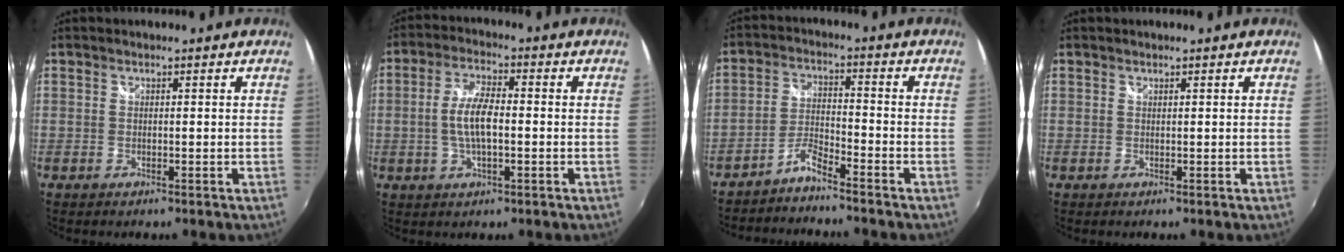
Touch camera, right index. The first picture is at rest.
{"total": 7.2, "force": [-0.9, 2.5, 6.7], "torque": [-0.132, 0.006, -0.016]}
{"total": 4.1, "force": [-3.9, 0.0, 1.5], "torque": [-0.044, 0.012, -0.077]}
{"total": 0.0}